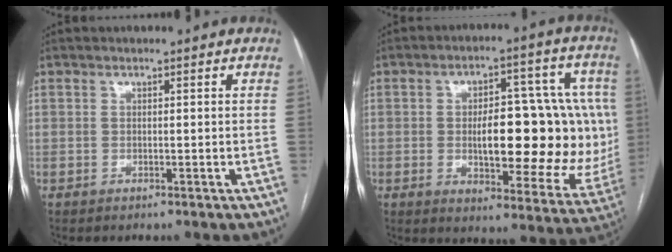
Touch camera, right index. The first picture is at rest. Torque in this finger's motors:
{"motor_torque": [1.55, -0.59, 1.05, 0.18]}